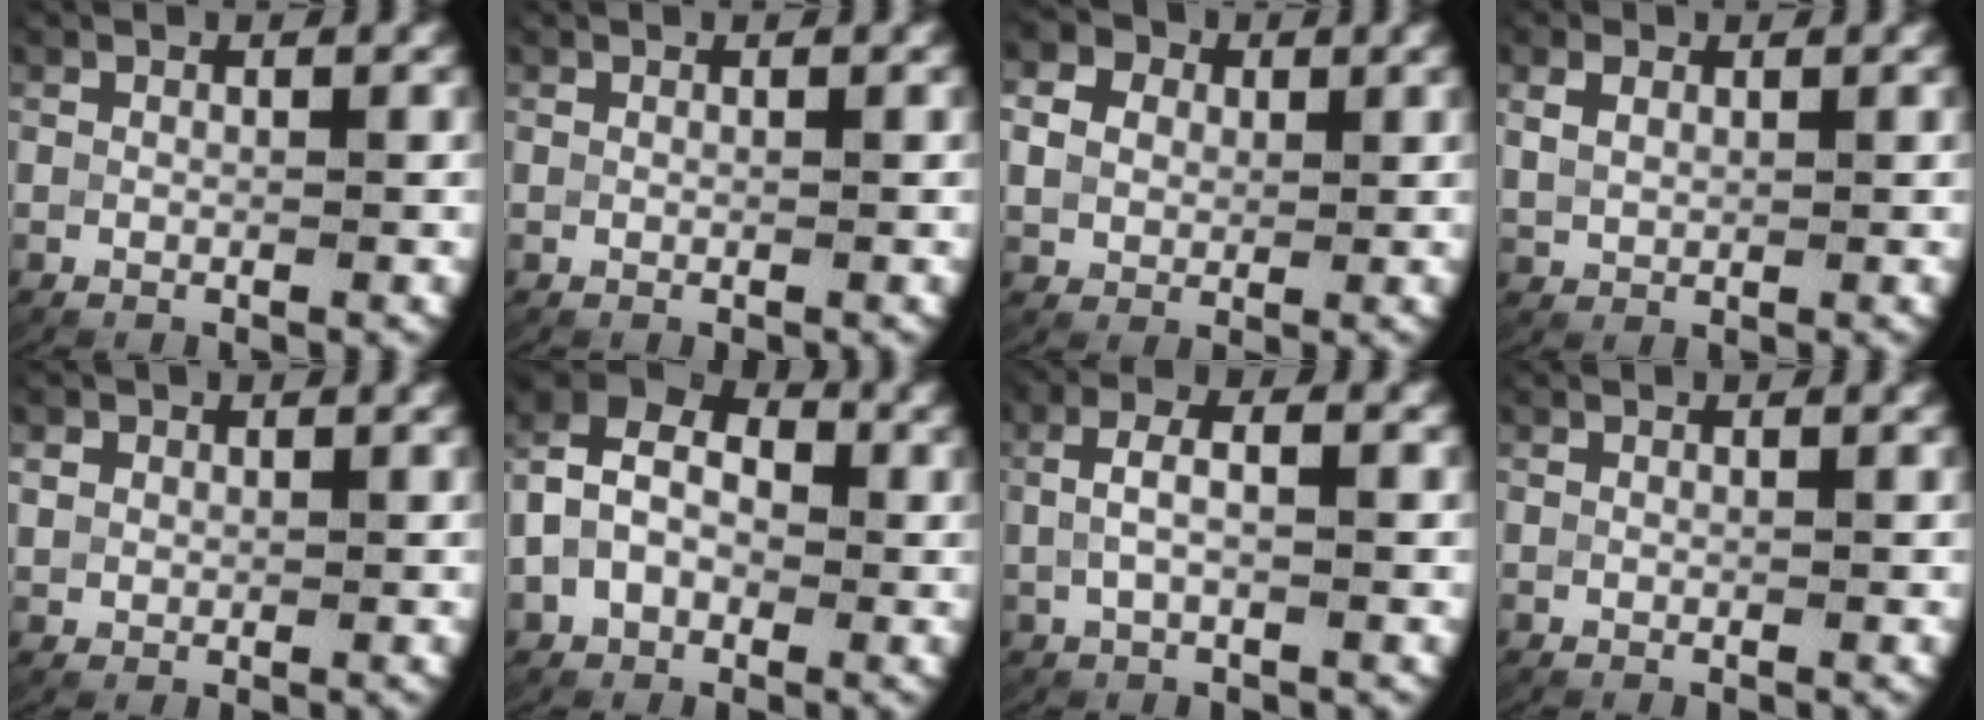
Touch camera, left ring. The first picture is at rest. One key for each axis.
{"total": 0.0}
{"total": 6.0, "fx": 1.9, "fy": 5.1, "fz": 2.6, "tx": -0.063, "ty": 0.001, "tz": 0.027}
{"total": 2.0, "fx": 0.9, "fy": 1.5, "fz": 1.0, "tx": -0.024, "ty": -0.001, "tz": 0.025}
{"total": 1.8, "fx": 0.5, "fy": 1.6, "fz": 0.7, "tx": -0.023, "ty": -0.006, "tz": 0.017}
{"total": 10.7, "fx": 1.6, "fy": 8.7, "fz": 6.0, "tx": -0.128, "ty": 0.005, "tz": 0.006}
{"total": 3.2, "fx": 0.2, "fy": 1.3, "fz": 2.9, "tx": -0.063, "ty": 0.004, "tz": 0.003}
{"total": 0.0}